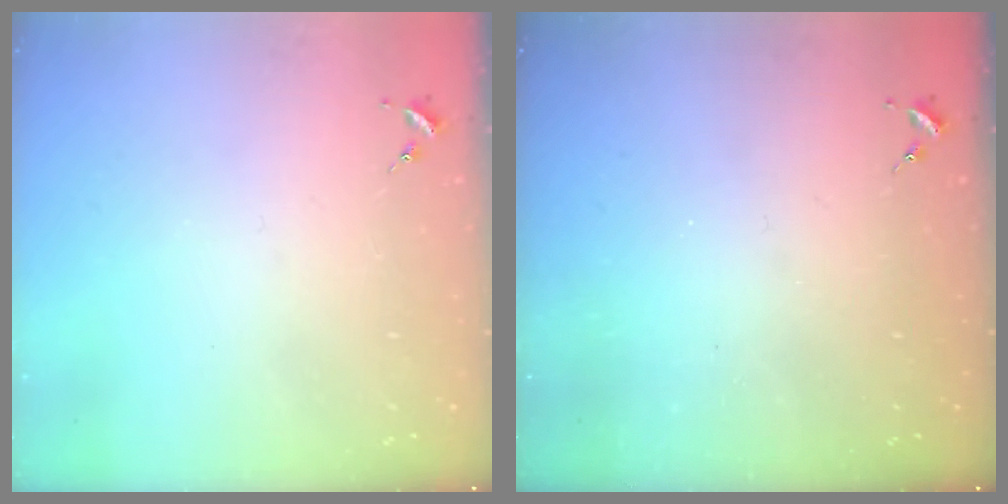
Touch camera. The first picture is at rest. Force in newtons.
{"total": 0.0}